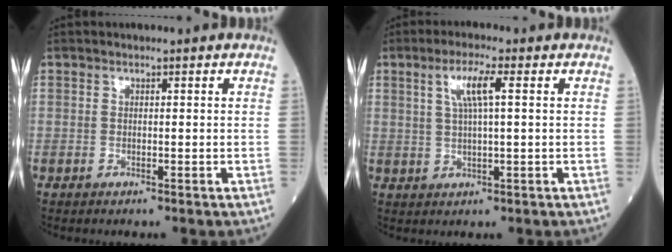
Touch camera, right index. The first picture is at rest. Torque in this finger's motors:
{"motor_torque": [0.28, 0.16, 0.11, 0.05]}